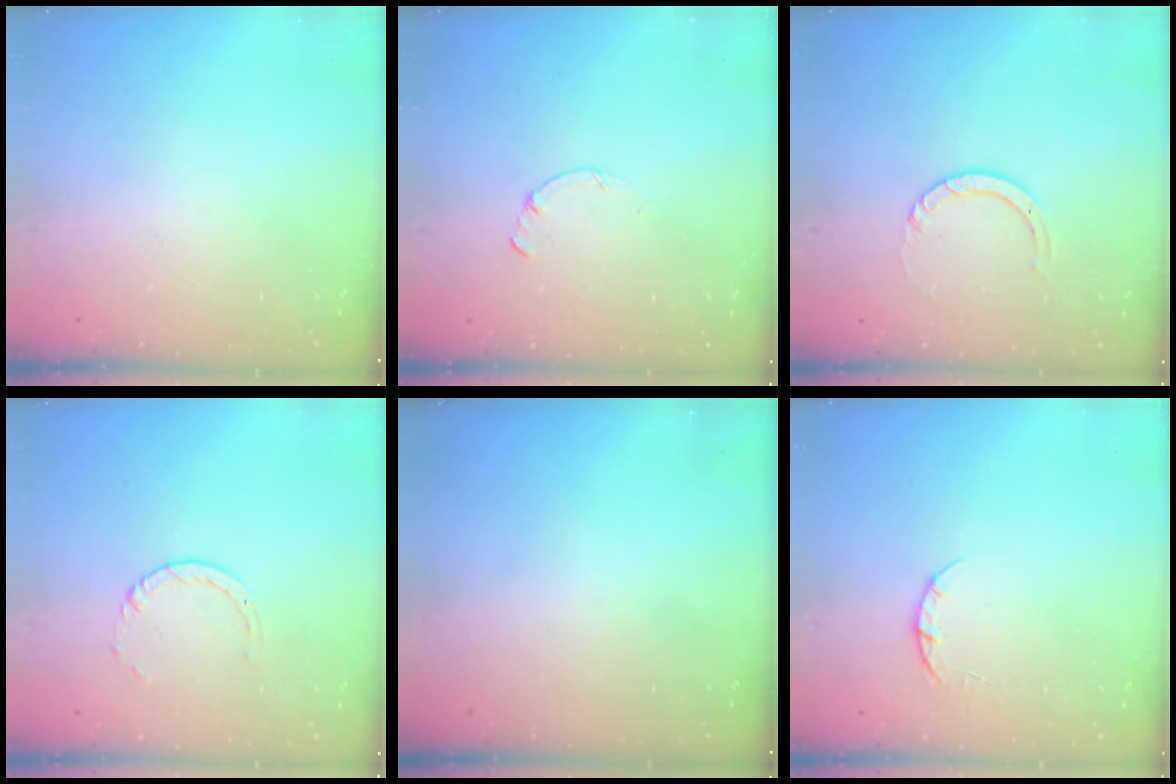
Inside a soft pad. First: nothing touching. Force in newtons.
{"total": 0.0}
{"total": 3.0, "press": 3.0, "slide": 0.3}
{"total": 1.0, "press": 1.0, "slide": 0.1}
{"total": 0.0}
{"total": 2.3, "press": 2.3, "slide": 0.3}